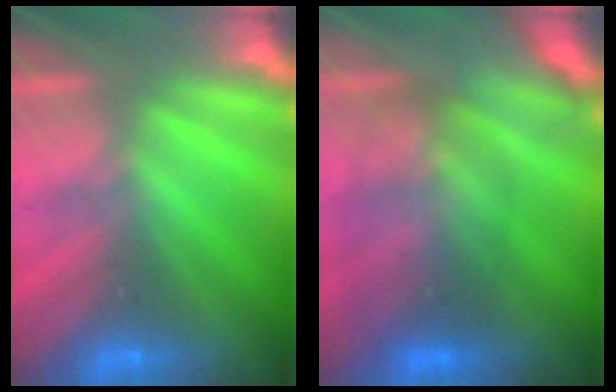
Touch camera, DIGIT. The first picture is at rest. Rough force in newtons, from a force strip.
{"total": 2.6}